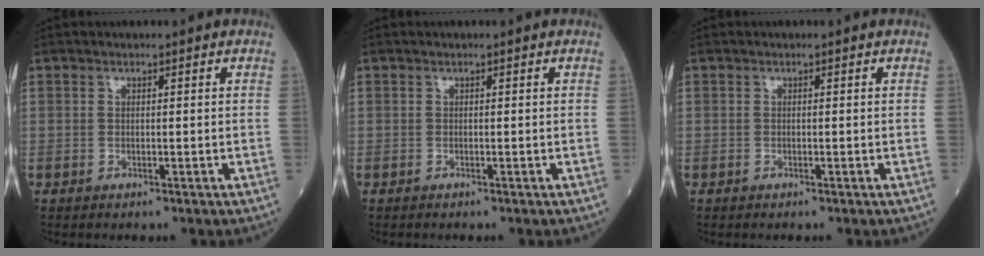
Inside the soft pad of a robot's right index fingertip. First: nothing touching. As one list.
[{"total": 0.0}, {"total": 0.0}]